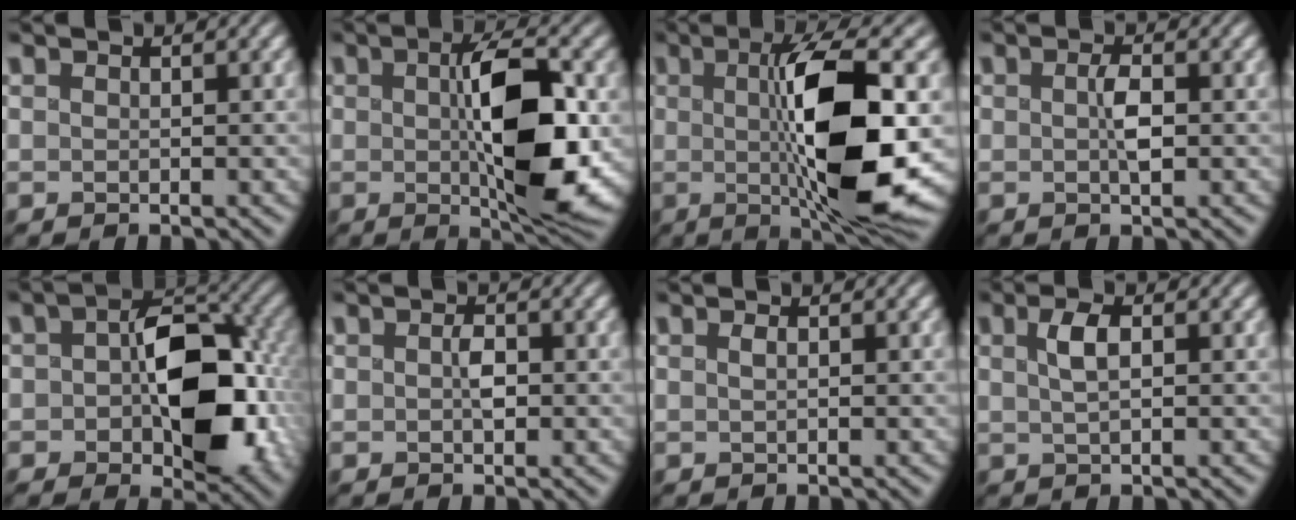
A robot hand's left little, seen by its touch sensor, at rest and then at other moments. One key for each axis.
{"total": 8.4, "fx": -0.4, "fy": 2.8, "fz": 8.0, "tx": -0.136, "ty": -0.002, "tz": 0.015}
{"total": 10.1, "fx": -0.8, "fy": 2.0, "fz": 9.9, "tx": -0.164, "ty": -0.008, "tz": 0.007}
{"total": 1.2, "fx": -0.8, "fy": -0.3, "fz": 0.8, "tx": -0.037, "ty": -0.001, "tz": 0.005}
{"total": 9.9, "fx": -1.3, "fy": 6.2, "fz": 7.7, "tx": -0.121, "ty": -0.006, "tz": 0.004}
{"total": 1.0, "fx": -1.0, "fy": -0.1, "fz": 0.0, "tx": -0.023, "ty": -0.002, "tz": 0.004}
{"total": 0.8, "fx": -0.6, "fy": -0.4, "fz": -0.2, "tx": -0.009, "ty": 0.002, "tz": 0.008}
{"total": 1.3, "fx": -0.2, "fy": 0.1, "fz": 1.3, "tx": -0.043, "ty": 0.003, "tz": 0.016}